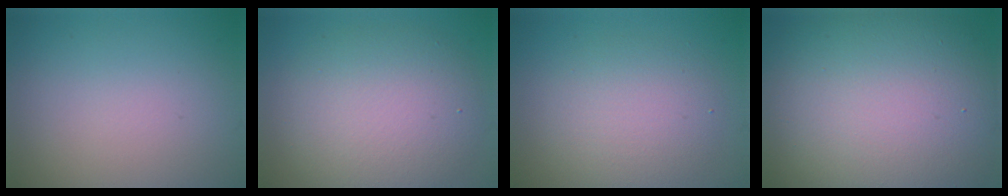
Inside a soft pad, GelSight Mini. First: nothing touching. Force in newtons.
{"total": 6.8, "press": 6.8, "slide": 0.4}
{"total": 4.0, "press": 4.0, "slide": 0.2}
{"total": 15.6, "press": 15.6, "slide": 0.9}